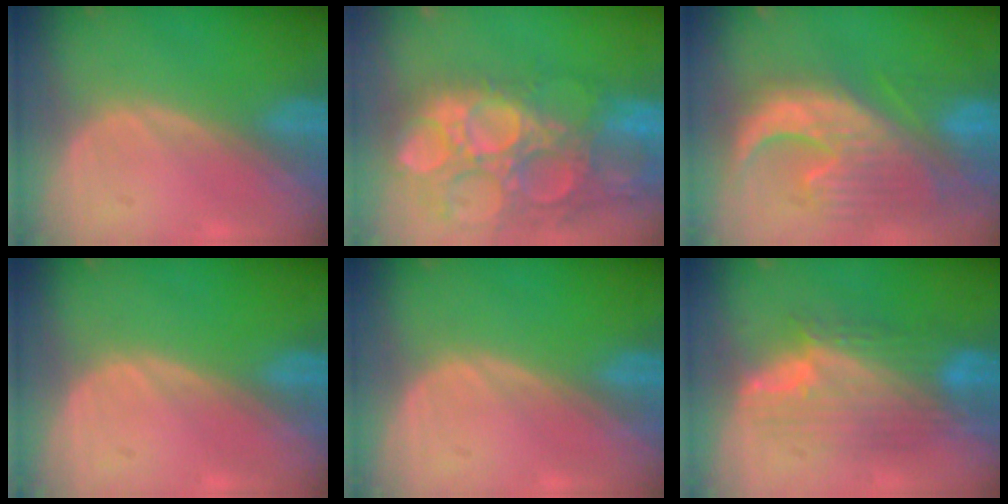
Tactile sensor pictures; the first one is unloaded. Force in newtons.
{"total": 15.6, "press": 12.9, "slide": 8.8}
{"total": 13.3, "press": 11.3, "slide": 7.0}
{"total": 0.0}
{"total": 0.0}
{"total": 8.4, "press": 8.4, "slide": 0.3}